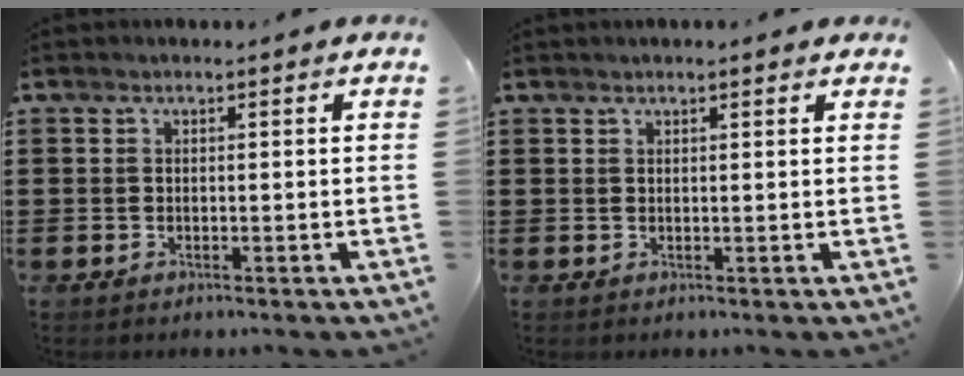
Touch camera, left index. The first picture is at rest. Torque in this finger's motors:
{"motor_torque": [0.68, -0.60, 0.59, 0.05]}